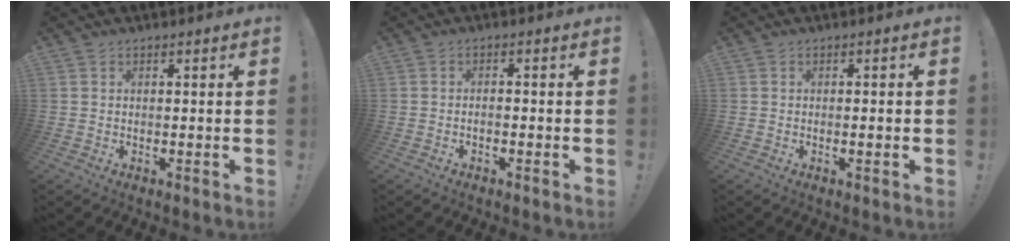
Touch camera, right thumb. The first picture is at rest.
{"total": 1.5, "force": [-1.1, 0.0, 1.0], "torque": [-0.017, 0.000, -0.020]}
{"total": 2.1, "force": [-0.3, 0.0, 2.0], "torque": [-0.027, -0.002, -0.007]}